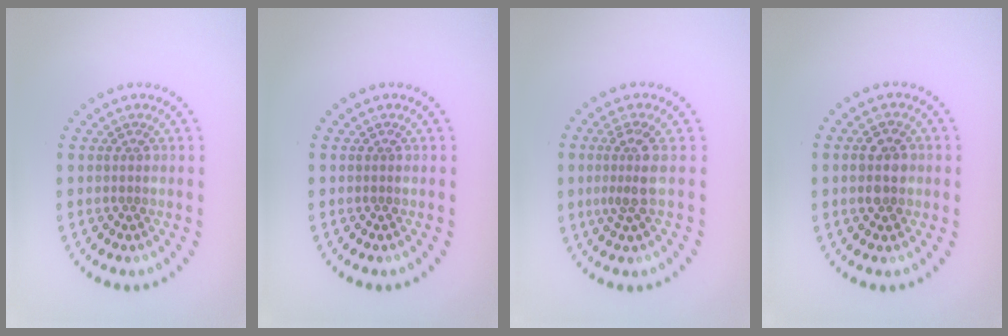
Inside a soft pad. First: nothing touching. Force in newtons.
{"total": 0.0}
{"total": 2.5, "press": 1.9, "slide": 1.7}
{"total": 2.5, "press": 2.5, "slide": 0.2}